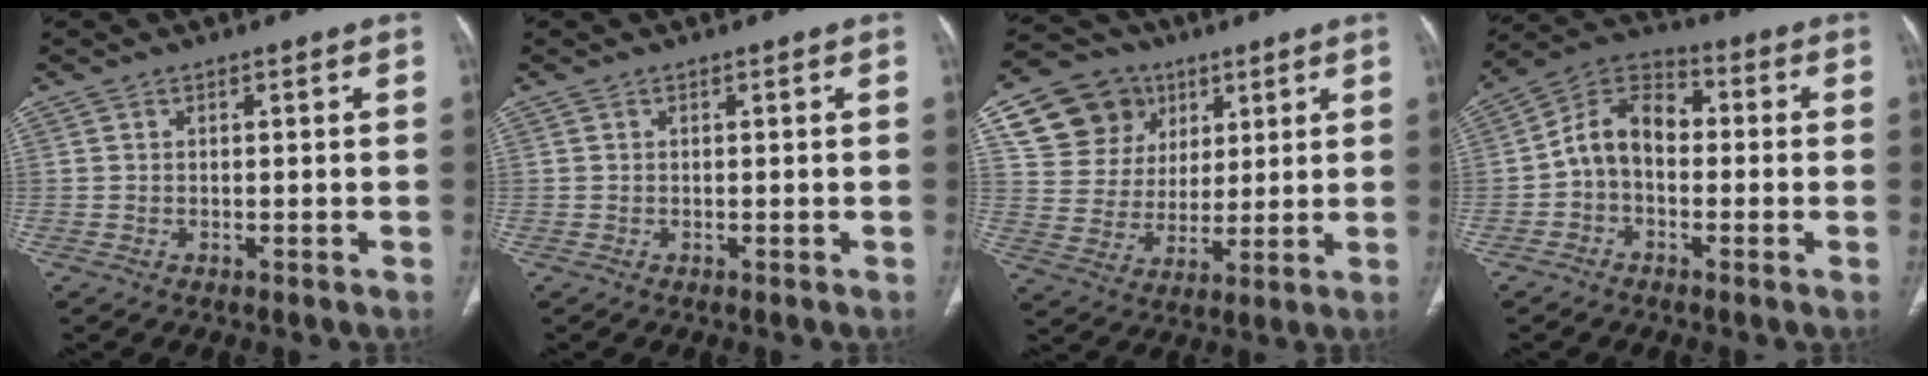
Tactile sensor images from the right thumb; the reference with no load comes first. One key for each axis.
{"total": 0.0}
{"total": 14.9, "fx": 7.0, "fy": 12.2, "fz": 5.1, "tx": -0.060, "ty": -0.008, "tz": 0.133}
{"total": 9.6, "fx": -1.0, "fy": 6.7, "fz": 6.8, "tx": -0.102, "ty": 0.037, "tz": -0.035}